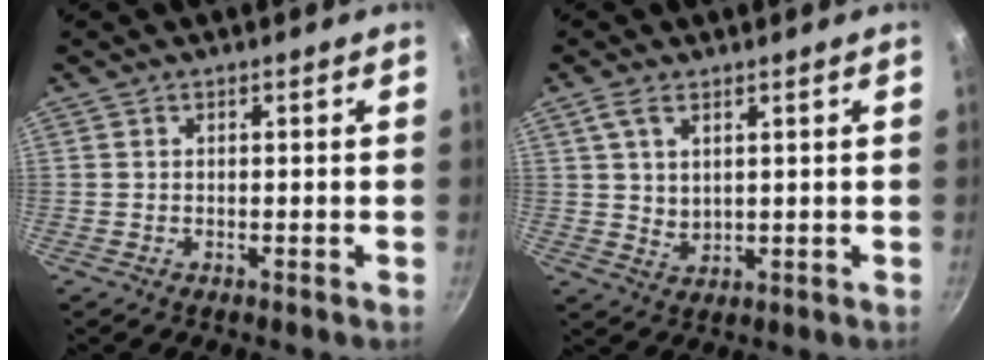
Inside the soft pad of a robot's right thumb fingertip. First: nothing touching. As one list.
[{"total": 4.6, "force": [2.1, 2.5, 3.3], "torque": [-0.057, -0.006, 0.045]}]